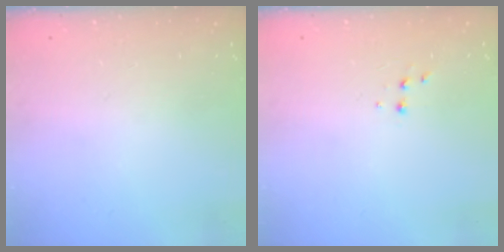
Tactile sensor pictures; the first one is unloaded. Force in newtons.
{"total": 1.9, "press": 1.9, "slide": 0.2}